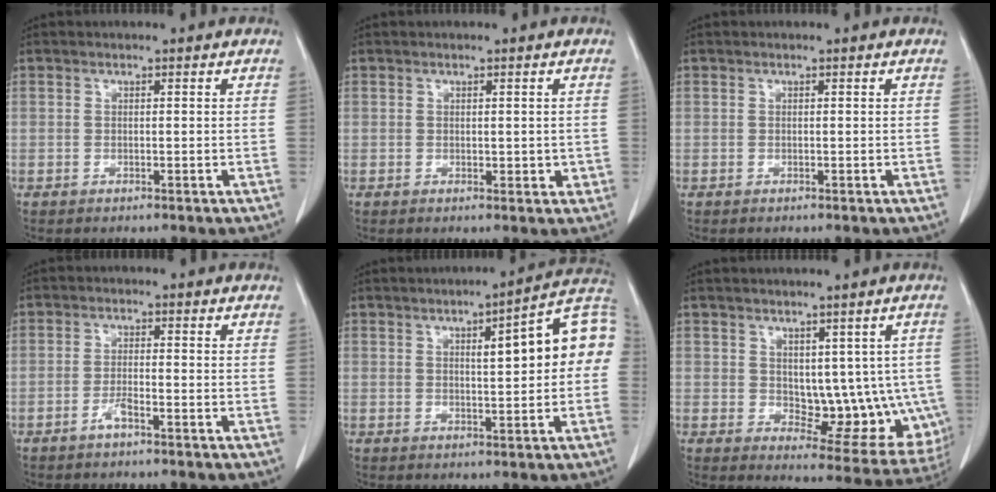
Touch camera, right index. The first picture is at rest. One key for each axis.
{"total": 1.9, "fx": 0.1, "fy": 1.1, "fz": 1.6, "tx": -0.016, "ty": -0.004, "tz": 0.005}
{"total": 0.0}
{"total": 2.2, "fx": -1.4, "fy": 0.2, "fz": 1.7, "tx": -0.033, "ty": 0.000, "tz": -0.028}
{"total": 11.3, "fx": 1.6, "fy": 2.0, "fz": 11.0, "tx": -0.142, "ty": 0.035, "tz": 0.017}
{"total": 11.2, "fx": 0.5, "fy": 6.5, "fz": 9.1, "tx": -0.092, "ty": 0.005, "tz": 0.027}